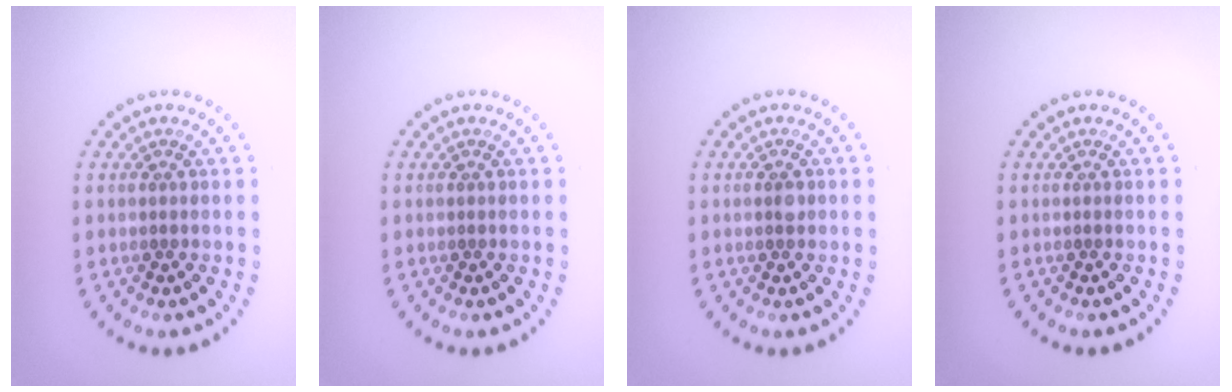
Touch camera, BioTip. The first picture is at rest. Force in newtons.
{"total": 0.0}
{"total": 0.9, "press": 0.9, "slide": 0.2}
{"total": 0.0}